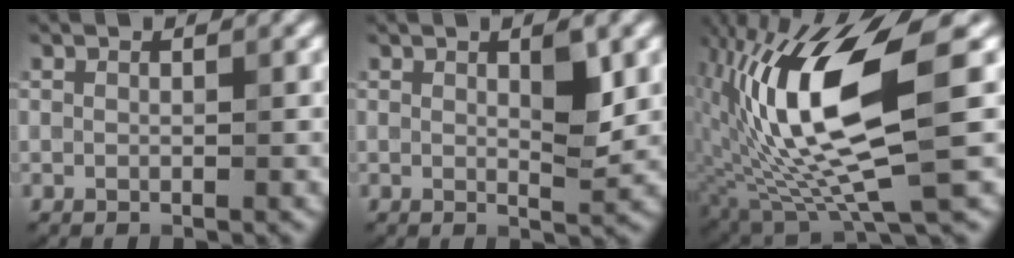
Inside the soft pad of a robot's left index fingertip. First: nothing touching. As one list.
[{"total": 2.5, "force": [0.8, 0.5, 2.3], "torque": [-0.034, -0.005, 0.013]}, {"total": 13.8, "force": [1.3, 4.0, 13.2], "torque": [-0.261, -0.005, 0.023]}]